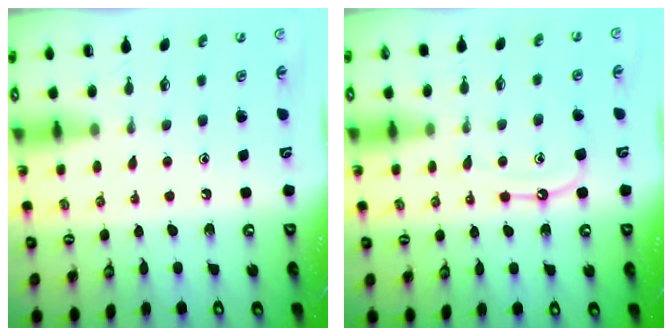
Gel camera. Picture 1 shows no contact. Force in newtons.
{"total": 9.8, "press": 9.7, "slide": 1.0}